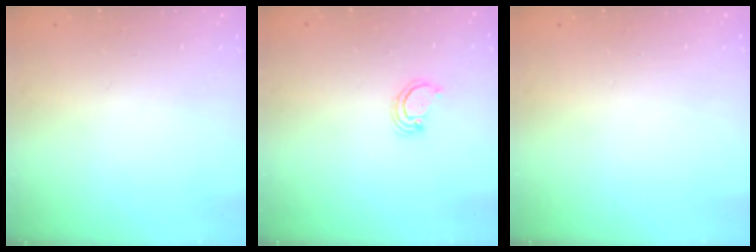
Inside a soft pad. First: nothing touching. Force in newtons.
{"total": 2.5, "press": 2.5, "slide": 0.2}
{"total": 0.0}